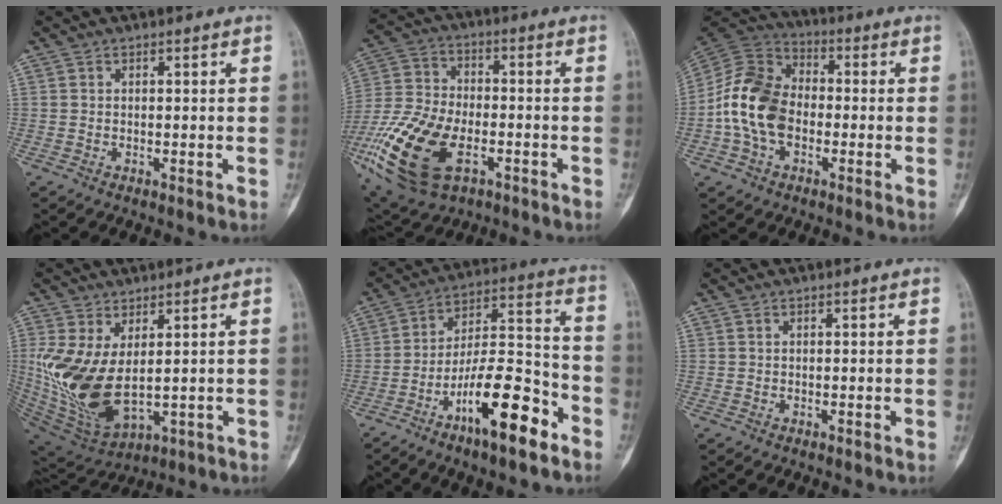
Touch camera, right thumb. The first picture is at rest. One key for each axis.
{"total": 21.2, "fx": -8.0, "fy": 11.9, "fz": 15.6, "tx": -0.339, "ty": 0.005, "tz": -0.139}
{"total": 14.1, "fx": -2.5, "fy": 10.1, "fz": 9.6, "tx": -0.172, "ty": 0.033, "tz": -0.057}
{"total": 15.1, "fx": 1.0, "fy": 8.1, "fz": 12.7, "tx": -0.261, "ty": -0.019, "tz": 0.047}
{"total": 16.7, "fx": -9.3, "fy": 5.0, "fz": 12.9, "tx": -0.207, "ty": 0.074, "tz": -0.157}
{"total": 0.0}